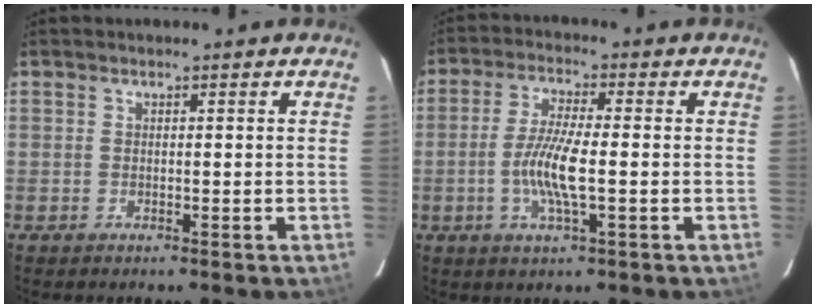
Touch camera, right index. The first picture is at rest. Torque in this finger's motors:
{"motor_torque": [0.23, -0.15, 0.31, 0.08]}